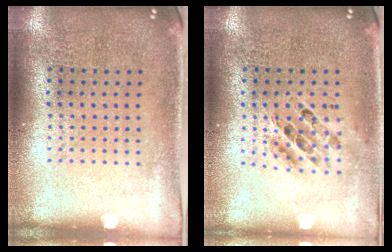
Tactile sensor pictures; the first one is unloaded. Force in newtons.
{"total": 0.7, "press": 0.7, "slide": 0.2}